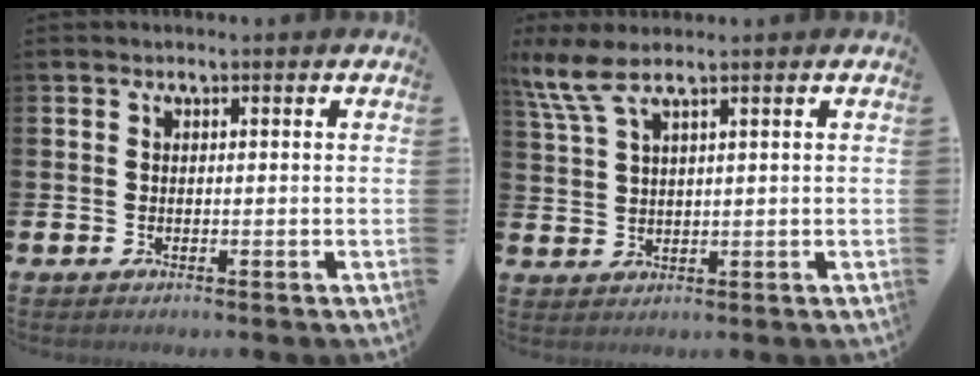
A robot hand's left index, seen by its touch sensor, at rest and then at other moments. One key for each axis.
{"total": 5.2, "fx": 3.9, "fy": 0.9, "fz": 3.4, "tx": -0.082, "ty": -0.005, "tz": 0.071}